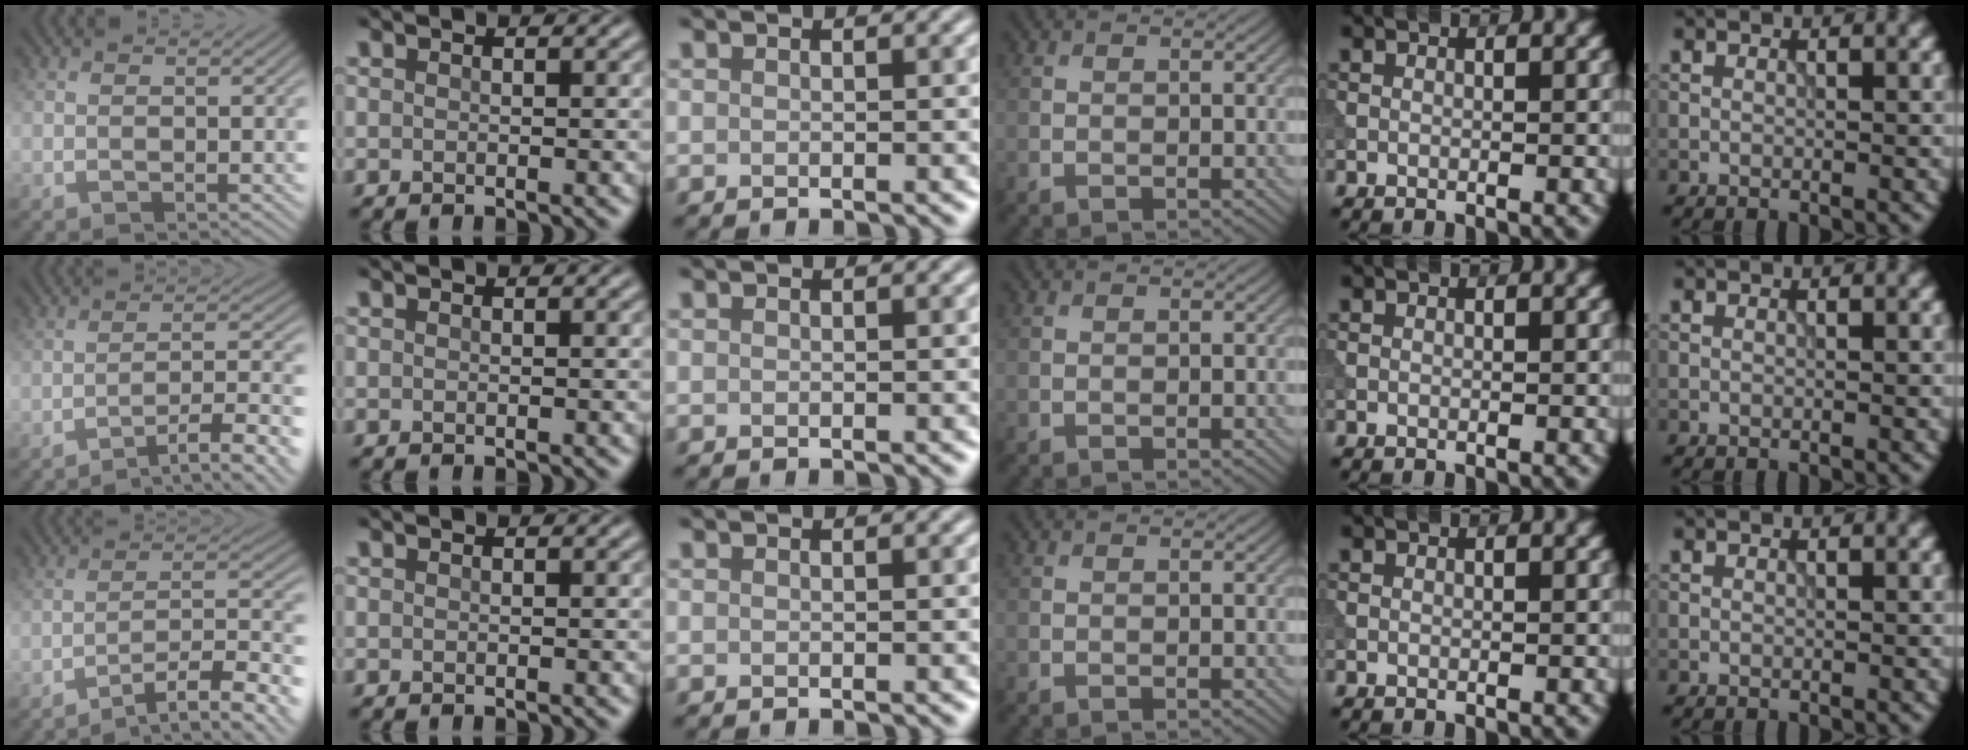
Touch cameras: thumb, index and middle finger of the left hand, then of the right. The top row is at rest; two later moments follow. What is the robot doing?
{"motion": "extract", "object": "tissue"}